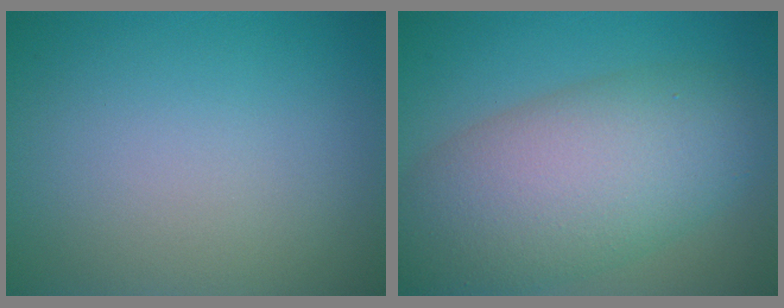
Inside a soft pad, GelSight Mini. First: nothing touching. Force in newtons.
{"total": 9.9, "press": 9.9, "slide": 0.6}